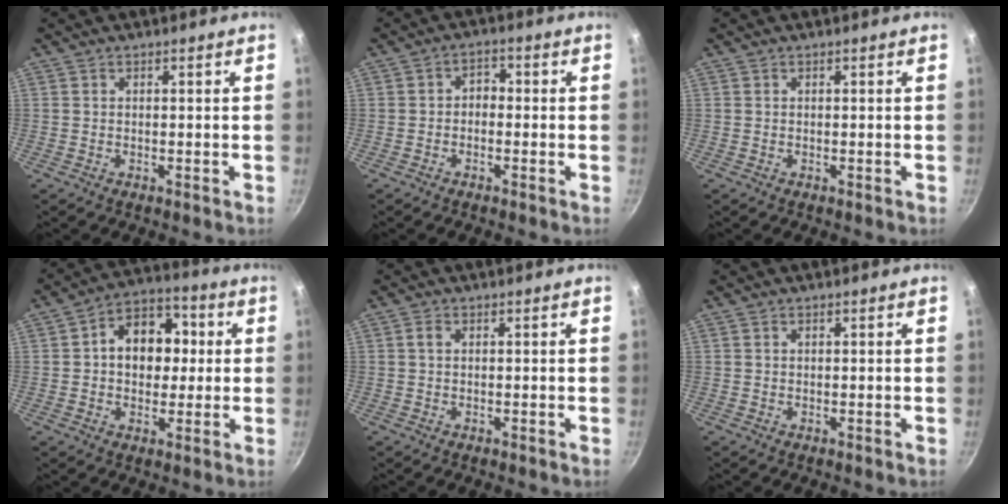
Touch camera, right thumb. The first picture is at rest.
{"total": 2.7, "force": [-0.8, 2.1, 1.6], "torque": [-0.014, 0.016, -0.019]}
{"total": 0.0}
{"total": 12.6, "force": [1.4, 9.5, 8.2], "torque": [-0.077, 0.023, 0.006]}
{"total": 1.3, "force": [0.3, 1.0, 0.9], "torque": [-0.013, 0.004, 0.003]}
{"total": 0.0}